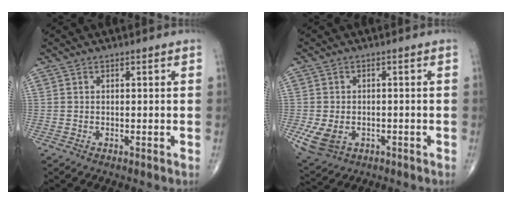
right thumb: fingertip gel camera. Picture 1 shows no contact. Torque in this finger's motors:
{"motor_torque": [0.37, 1.97, 0.05, -0.21, 0.04]}